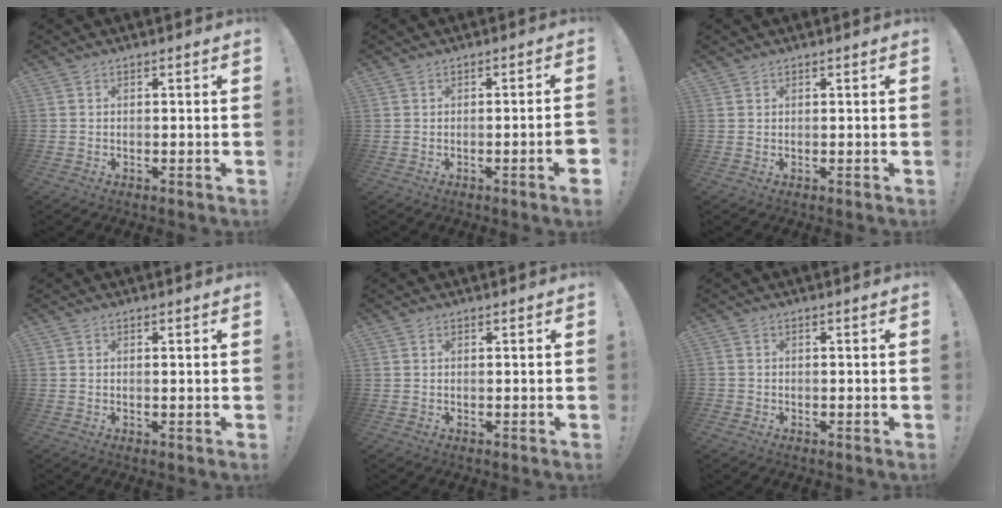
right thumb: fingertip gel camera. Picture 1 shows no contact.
{"total": 4.1, "force": [-1.5, -0.2, 3.8], "torque": [-0.052, -0.006, -0.023]}
{"total": 0.6, "force": [0.5, 0.2, 0.1], "torque": [0.001, -0.003, 0.010]}
{"total": 0.6, "force": [0.3, 0.0, 0.5], "torque": [-0.001, -0.004, 0.003]}
{"total": 0.0}
{"total": 1.0, "force": [-0.6, 0.8, 0.1], "torque": [0.000, 0.003, -0.012]}